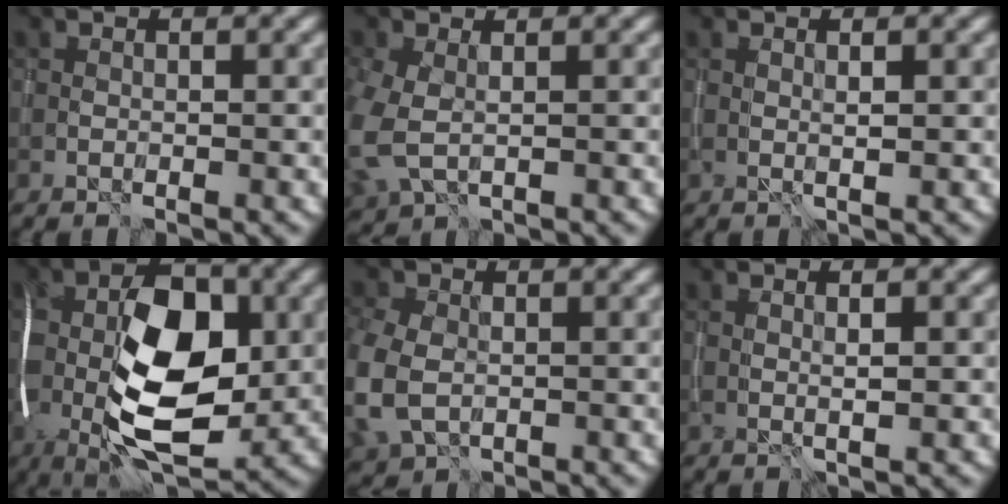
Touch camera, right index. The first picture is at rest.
{"total": 5.4, "force": [-0.9, 3.6, 3.9], "torque": [-0.117, -0.022, -0.009]}
{"total": 1.1, "force": [0.3, 0.1, 1.0], "torque": [-0.017, 0.001, 0.004]}
{"total": 13.7, "force": [-0.7, 6.8, 11.9], "torque": [-0.191, 0.010, -0.018]}
{"total": 6.8, "force": [-1.3, 4.9, 4.5], "torque": [-0.129, -0.016, -0.024]}
{"total": 1.4, "force": [0.3, 0.2, 1.4], "torque": [-0.022, 0.003, 0.003]}